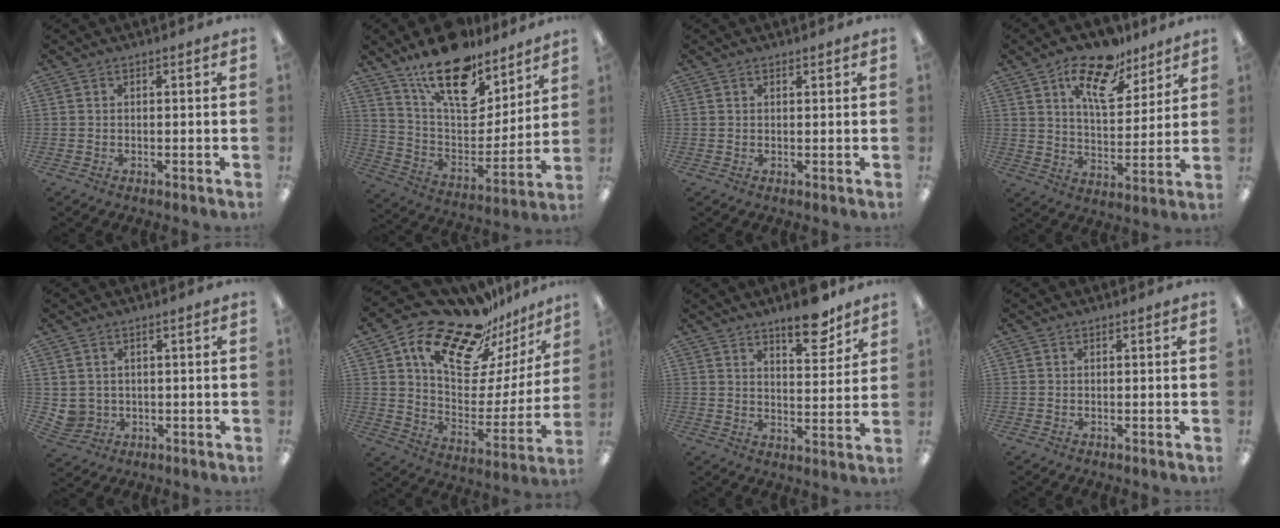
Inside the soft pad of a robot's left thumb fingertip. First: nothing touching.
{"total": 20.3, "force": [15.0, 8.8, 10.5], "torque": [-0.175, -0.105, 0.266]}
{"total": 0.8, "force": [0.7, 0.2, 0.3], "torque": [0.001, -0.003, 0.011]}
{"total": 16.0, "force": [10.7, 7.2, 9.4], "torque": [-0.146, -0.048, 0.184]}
{"total": 3.5, "force": [1.2, 3.2, 0.4], "torque": [-0.018, -0.001, 0.026]}
{"total": 22.7, "force": [17.7, 9.7, 10.5], "torque": [-0.181, -0.121, 0.303]}
{"total": 9.7, "force": [7.4, 3.1, 5.5], "torque": [-0.060, -0.048, 0.122]}
{"total": 0.0}